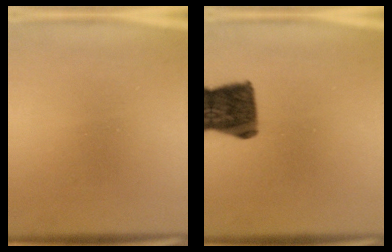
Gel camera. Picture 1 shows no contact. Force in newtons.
{"total": 12.6}